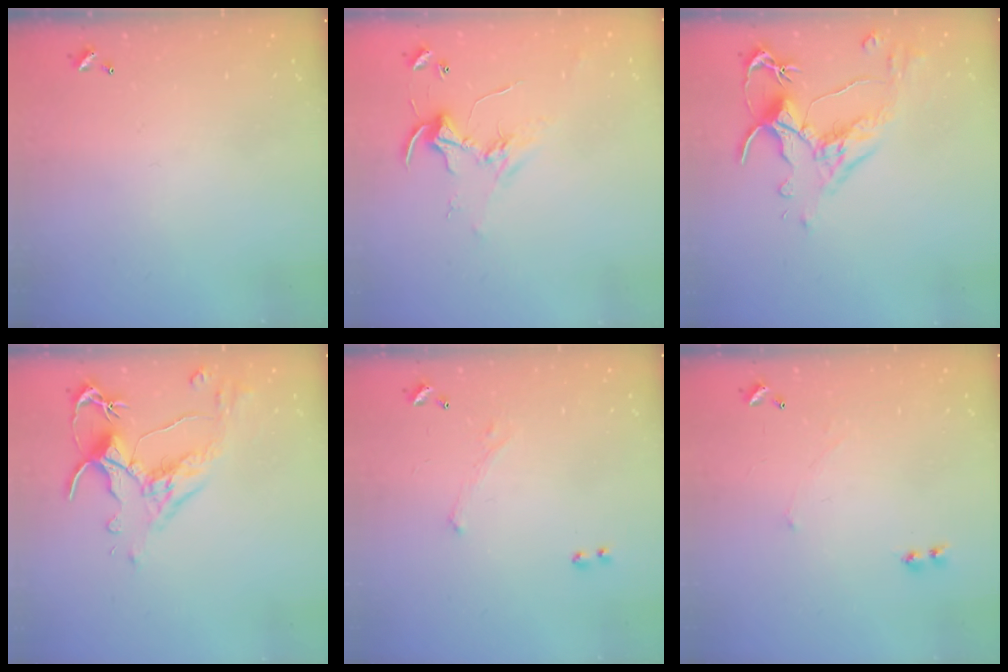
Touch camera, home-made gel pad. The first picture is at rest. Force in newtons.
{"total": 2.5, "press": 2.5, "slide": 0.2}
{"total": 2.5, "press": 2.1, "slide": 1.2}
{"total": 2.5, "press": 2.1, "slide": 1.2}
{"total": 1.6, "press": 1.5, "slide": 0.6}
{"total": 2.4, "press": 2.3, "slide": 0.5}